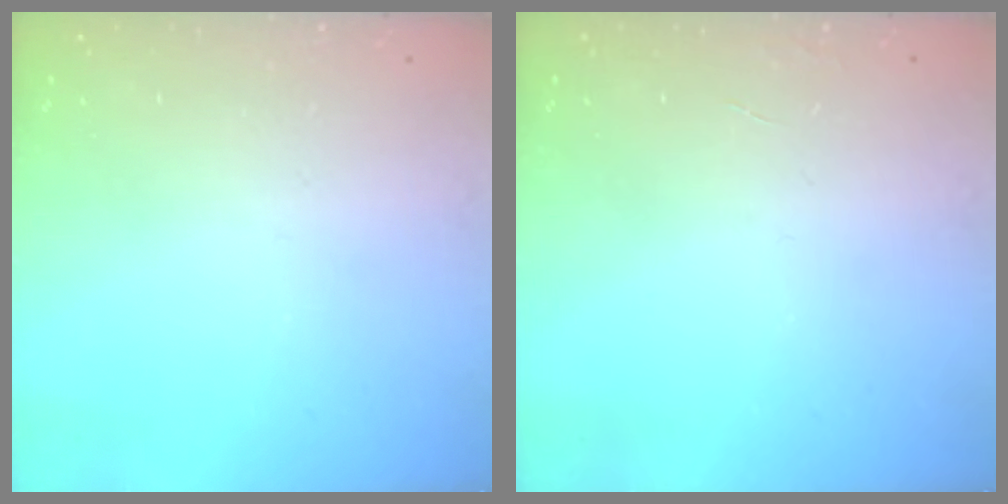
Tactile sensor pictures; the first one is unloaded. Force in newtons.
{"total": 0.0}